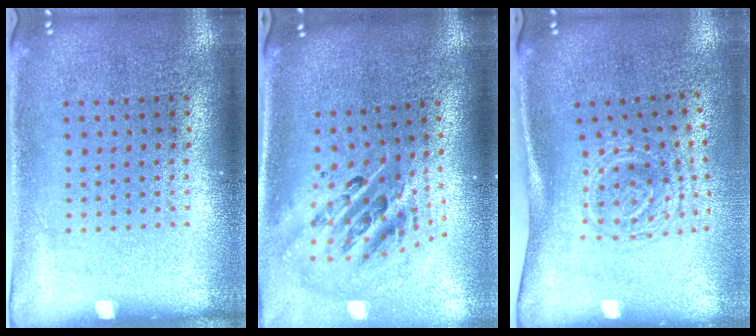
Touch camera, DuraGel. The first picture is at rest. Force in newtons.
{"total": 2.6, "press": 1.8, "slide": 2.0}
{"total": 1.7, "press": 1.2, "slide": 1.2}